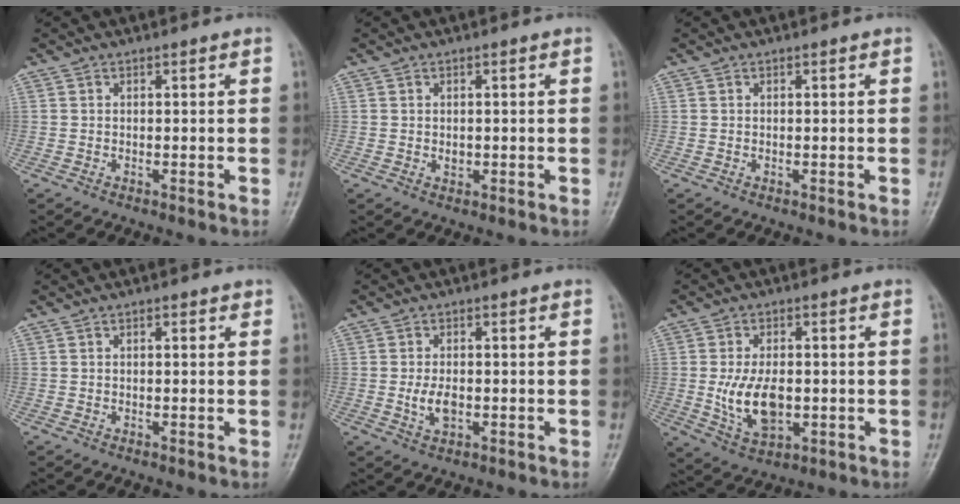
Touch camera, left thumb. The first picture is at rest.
{"total": 1.3, "force": [-0.1, 1.1, 0.8], "torque": [-0.007, 0.002, 0.000]}
{"total": 0.0}
{"total": 0.7, "force": [0.3, 0.4, 0.5], "torque": [-0.005, 0.001, 0.001]}
{"total": 3.8, "force": [-0.8, 2.2, 3.0], "torque": [-0.057, 0.002, -0.011]}
{"total": 9.6, "force": [-1.1, 5.6, 7.7], "torque": [-0.131, -0.003, -0.009]}